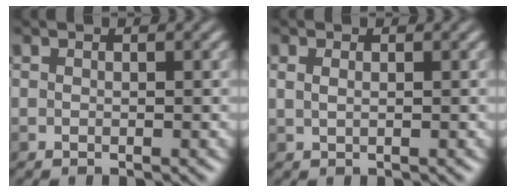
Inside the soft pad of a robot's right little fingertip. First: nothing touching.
{"total": 1.1, "force": [0.4, 0.6, 0.7], "torque": [-0.015, -0.005, 0.008]}